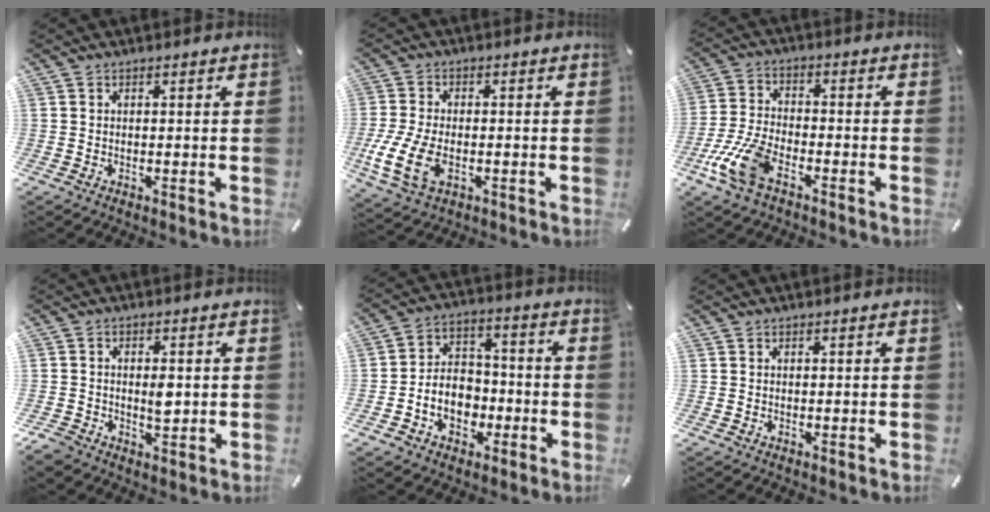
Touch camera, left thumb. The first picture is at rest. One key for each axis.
{"total": 10.0, "fx": -2.4, "fy": 6.0, "fz": 7.6, "tx": -0.172, "ty": -0.005, "tz": -0.040}
{"total": 10.7, "fx": -5.5, "fy": 5.1, "fz": 7.6, "tx": -0.179, "ty": 0.004, "tz": -0.105}
{"total": 4.6, "fx": -0.4, "fy": 3.6, "fz": 2.8, "tx": -0.051, "ty": 0.000, "tz": -0.010}
{"total": 10.0, "fx": -3.4, "fy": 8.1, "fz": 4.7, "tx": -0.085, "ty": 0.026, "tz": -0.060}
{"total": 0.0}